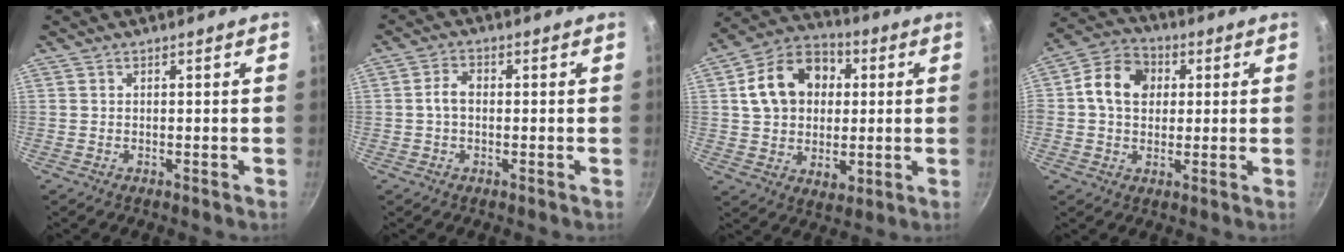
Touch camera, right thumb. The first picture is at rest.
{"total": 3.4, "force": [-0.1, 2.3, 2.5], "torque": [-0.045, 0.014, -0.007]}
{"total": 17.2, "force": [3.2, 13.4, 10.3], "torque": [-0.146, 0.017, 0.049]}
{"total": 10.3, "force": [1.6, 8.3, 6.0], "torque": [-0.080, 0.012, 0.008]}